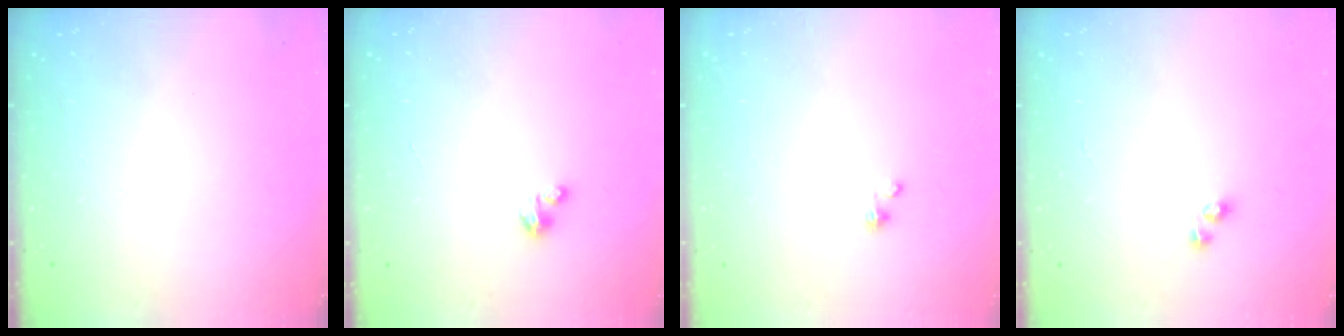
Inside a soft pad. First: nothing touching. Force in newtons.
{"total": 0.9, "press": 0.9, "slide": 0.2}
{"total": 1.5, "press": 1.5, "slide": 0.0}
{"total": 4.0, "press": 3.9, "slide": 0.5}